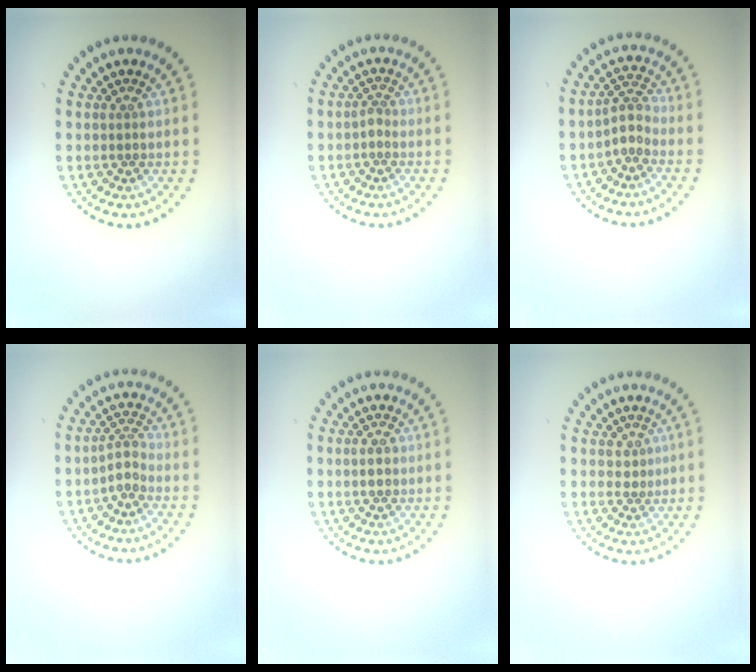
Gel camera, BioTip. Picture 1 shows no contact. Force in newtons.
{"total": 0.9, "press": 0.7, "slide": 0.6}
{"total": 2.1, "press": 1.6, "slide": 1.3}
{"total": 2.1, "press": 1.4, "slide": 1.5}
{"total": 1.3, "press": 1.3, "slide": 0.0}
{"total": 1.0, "press": 0.7, "slide": 0.7}